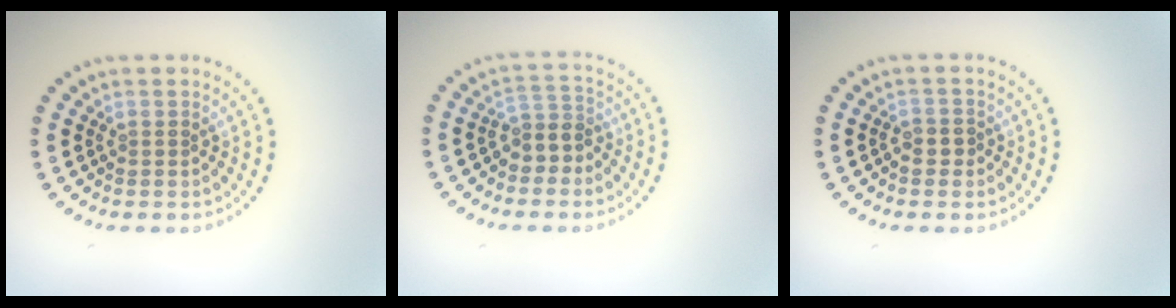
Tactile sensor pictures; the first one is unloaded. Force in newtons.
{"total": 2.7, "press": 2.2, "slide": 1.5}
{"total": 1.0, "press": 0.9, "slide": 0.5}